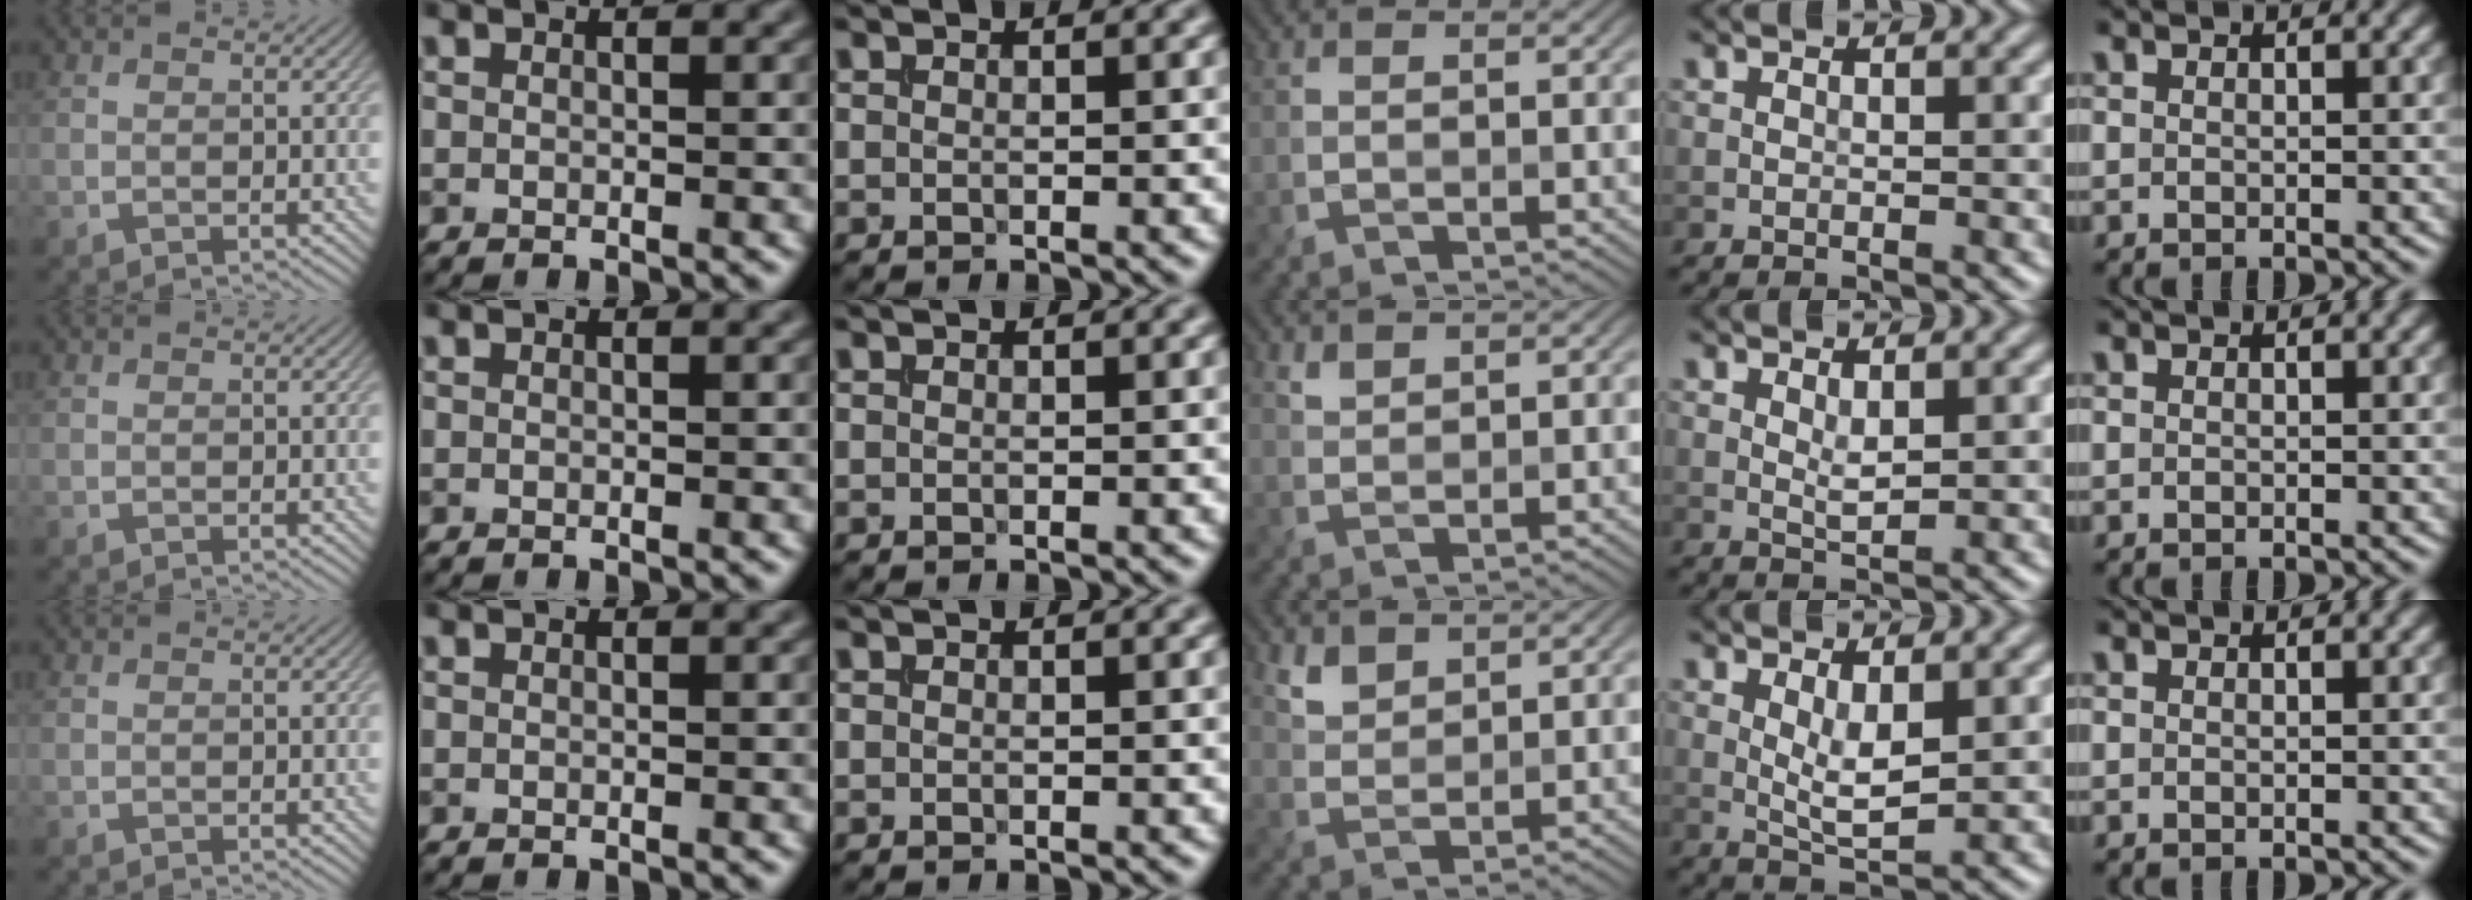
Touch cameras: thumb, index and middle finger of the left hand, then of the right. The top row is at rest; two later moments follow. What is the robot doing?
{"motion": "extract", "object": "file holder"}